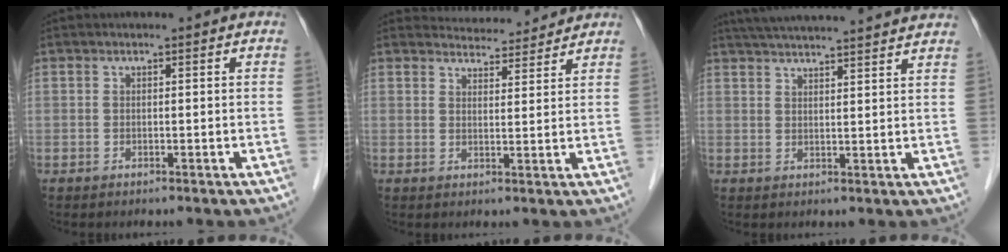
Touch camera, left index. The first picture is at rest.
{"total": 6.1, "force": [6.0, 1.1, 0.0], "torque": [-0.002, 0.008, 0.076]}
{"total": 18.2, "force": [16.8, 0.6, 6.8], "torque": [-0.114, 0.026, 0.227]}